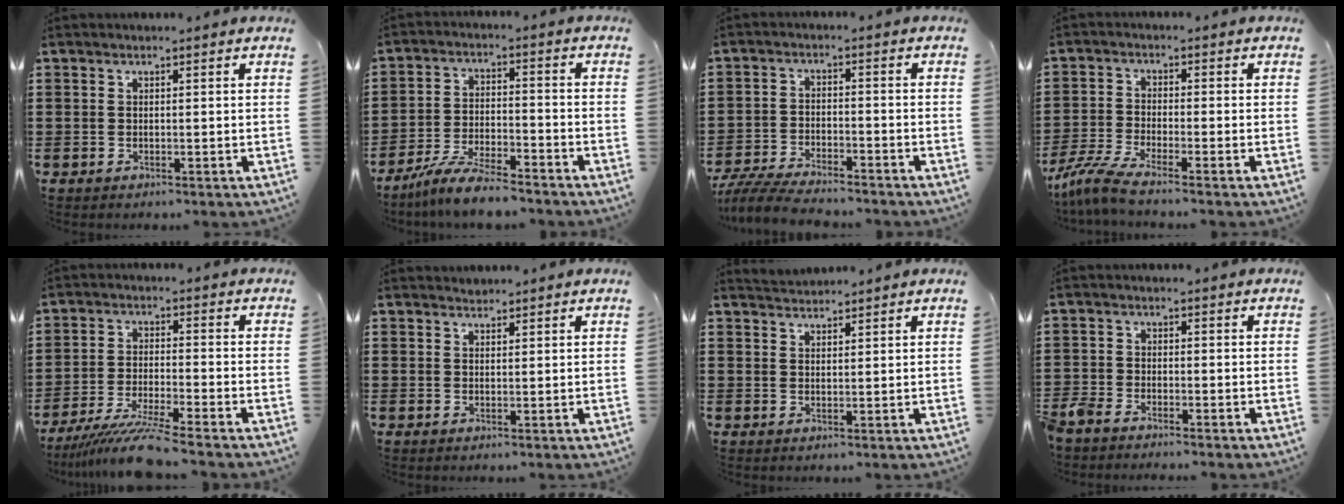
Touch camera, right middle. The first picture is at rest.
{"total": 7.1, "force": [-6.4, 0.5, 3.0], "torque": [-0.072, -0.003, -0.124]}
{"total": 5.9, "force": [-5.6, 0.5, 1.8], "torque": [-0.047, -0.006, -0.111]}
{"total": 4.1, "force": [-3.5, -0.1, 2.2], "torque": [-0.069, -0.019, -0.074]}
{"total": 7.3, "force": [-6.3, -0.5, 3.6], "torque": [-0.079, -0.021, -0.122]}
{"total": 1.0, "force": [1.0, 0.2, -0.2], "torque": [0.002, 0.001, 0.019]}
{"total": 2.0, "force": [2.0, 0.2, -0.1], "torque": [-0.004, 0.004, 0.039]}
{"total": 2.8, "force": [-2.7, 0.5, 0.6], "torque": [-0.042, -0.008, -0.065]}